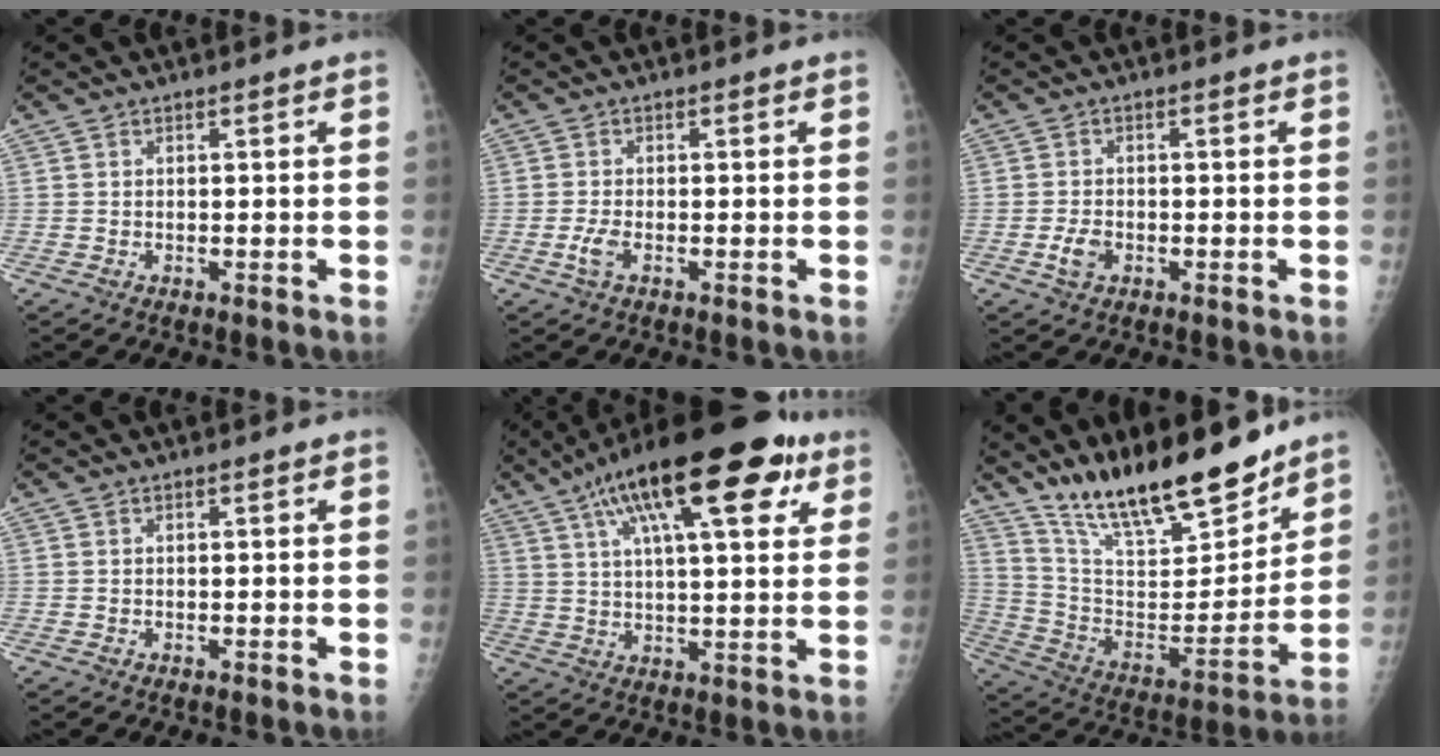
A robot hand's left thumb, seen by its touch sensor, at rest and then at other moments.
{"total": 2.2, "force": [-0.8, 0.9, 1.9], "torque": [-0.044, -0.001, -0.017]}
{"total": 2.9, "force": [-1.1, 1.8, 1.9], "torque": [-0.036, 0.004, -0.020]}
{"total": 0.0}
{"total": 23.5, "force": [11.5, 7.9, 18.9], "torque": [-0.283, 0.005, 0.176]}
{"total": 21.7, "force": [17.5, 5.8, 11.5], "torque": [-0.157, -0.098, 0.308]}